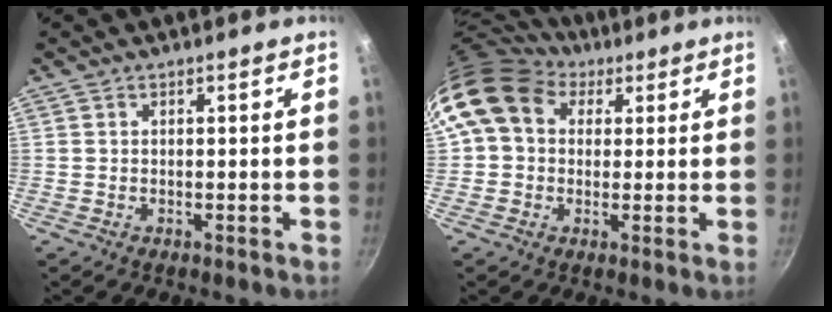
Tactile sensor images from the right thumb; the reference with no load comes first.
{"total": 12.3, "force": [4.9, 9.5, 6.2], "torque": [-0.092, 0.010, 0.071]}